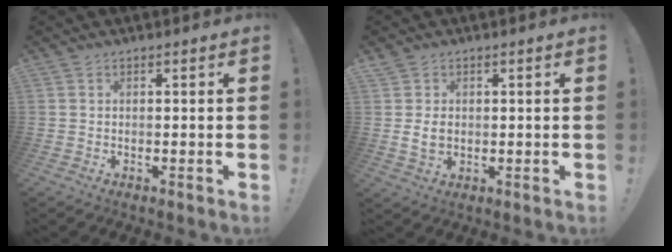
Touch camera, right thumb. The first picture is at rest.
{"total": 4.3, "force": [0.6, 3.2, 2.8], "torque": [-0.043, 0.000, 0.010]}